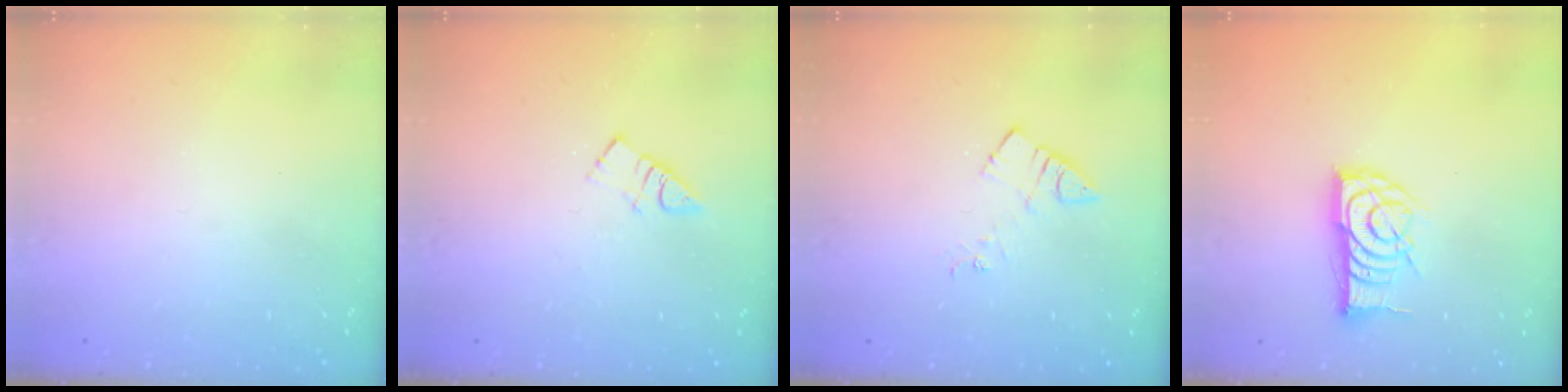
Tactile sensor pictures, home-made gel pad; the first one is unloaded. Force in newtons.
{"total": 3.9, "press": 3.9, "slide": 0.3}
{"total": 5.2, "press": 5.2, "slide": 0.7}
{"total": 13.1, "press": 13.1, "slide": 0.5}